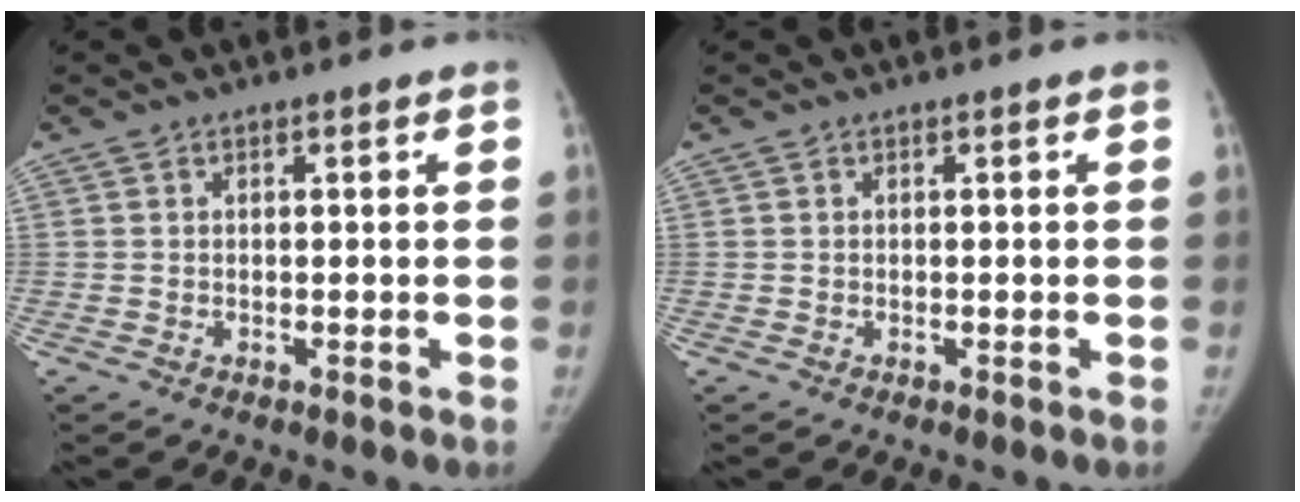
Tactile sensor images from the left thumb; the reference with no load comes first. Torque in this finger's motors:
{"motor_torque": [-0.18, 0.23, 0.03, 0.05, 0.00]}